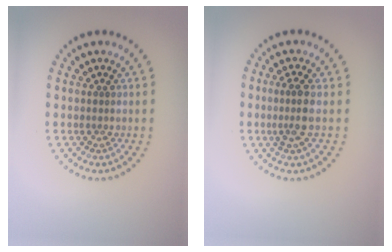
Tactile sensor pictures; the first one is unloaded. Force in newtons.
{"total": 2.2, "press": 1.9, "slide": 1.1}